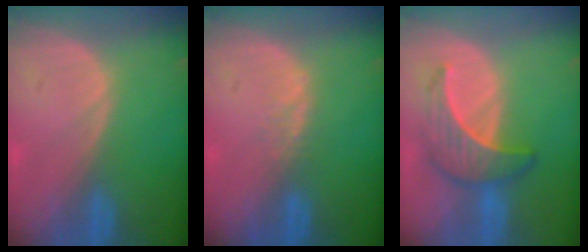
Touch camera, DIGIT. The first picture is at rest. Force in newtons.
{"total": 1.4, "press": 1.4, "slide": 0.3}
{"total": 6.6, "press": 6.5, "slide": 1.0}